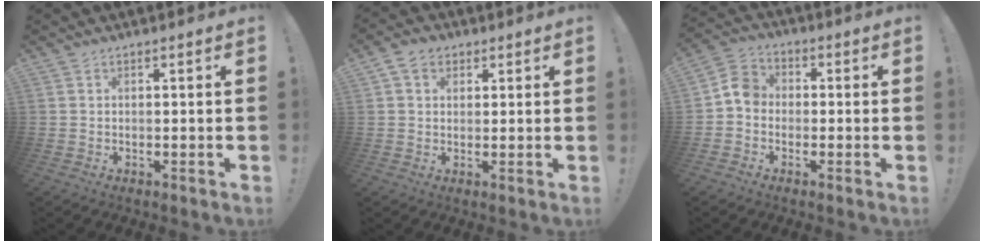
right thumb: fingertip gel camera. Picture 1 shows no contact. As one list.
[{"total": 5.8, "force": [2.4, 4.4, 2.8], "torque": [-0.052, 0.005, 0.047]}, {"total": 6.7, "force": [-1.5, 5.6, 3.5], "torque": [-0.052, 0.024, -0.025]}]